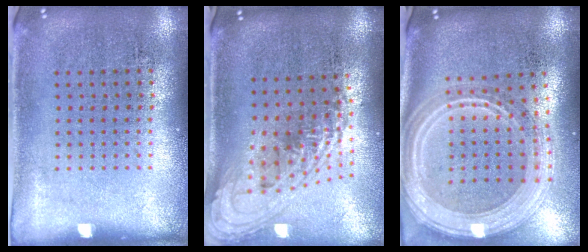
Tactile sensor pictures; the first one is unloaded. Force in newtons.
{"total": 2.2, "press": 1.6, "slide": 1.5}
{"total": 3.0, "press": 2.5, "slide": 1.7}